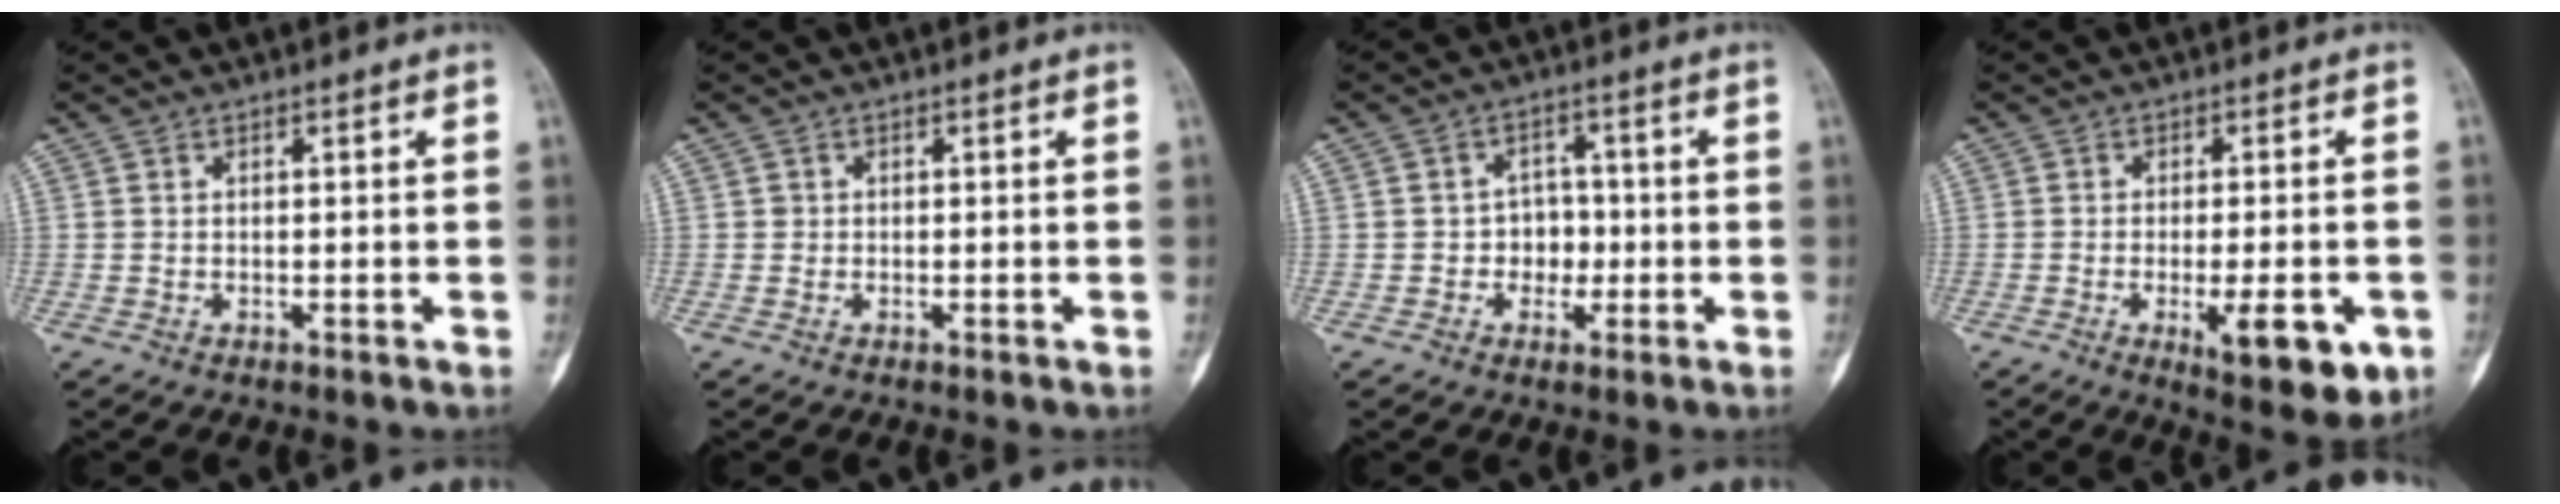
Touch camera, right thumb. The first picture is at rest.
{"total": 0.6, "force": [0.0, 0.6, 0.0], "torque": [0.004, 0.004, 0.001]}
{"total": 5.1, "force": [-0.9, 4.4, 2.5], "torque": [-0.002, 0.013, -0.020]}
{"total": 10.9, "force": [-3.9, 3.7, 9.5], "torque": [-0.115, -0.002, -0.046]}